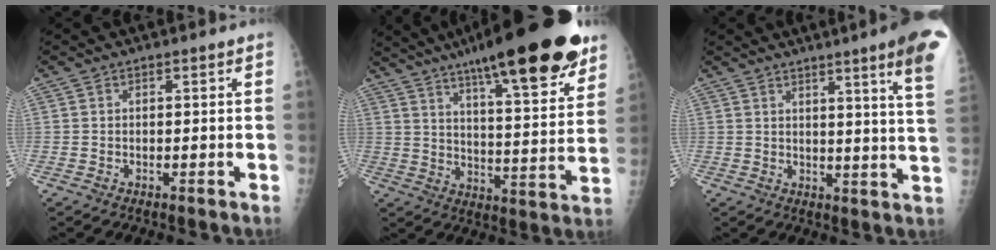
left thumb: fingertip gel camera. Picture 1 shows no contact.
{"total": 26.0, "force": [17.5, 5.4, 18.5], "torque": [-0.251, -0.054, 0.259]}
{"total": 13.2, "force": [8.0, -0.3, 10.5], "torque": [-0.127, -0.044, 0.082]}